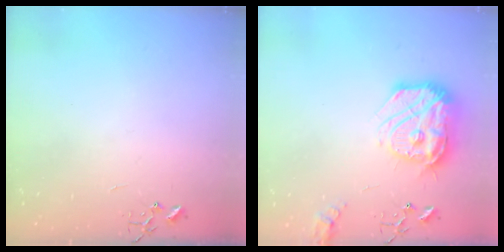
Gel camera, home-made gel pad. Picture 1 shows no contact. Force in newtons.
{"total": 19.7, "press": 19.6, "slide": 1.8}